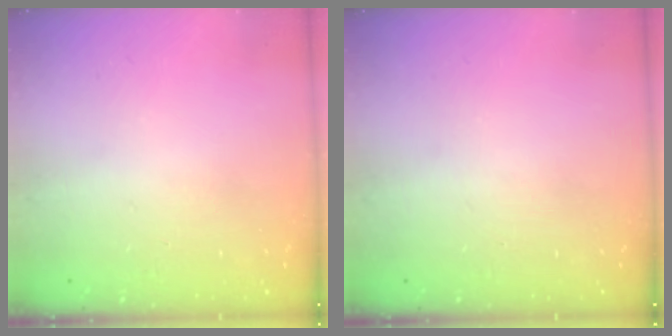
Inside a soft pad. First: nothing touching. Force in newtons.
{"total": 0.0}